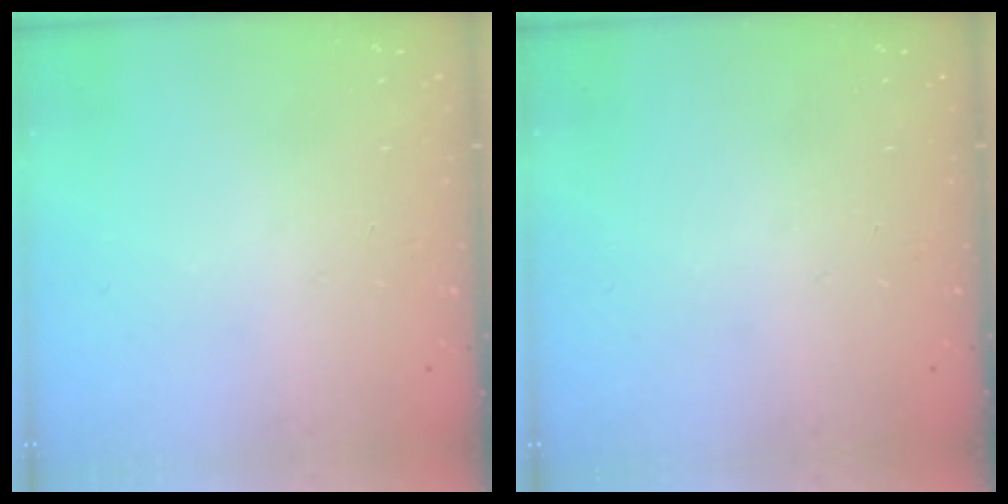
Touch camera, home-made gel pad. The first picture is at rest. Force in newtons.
{"total": 0.0}